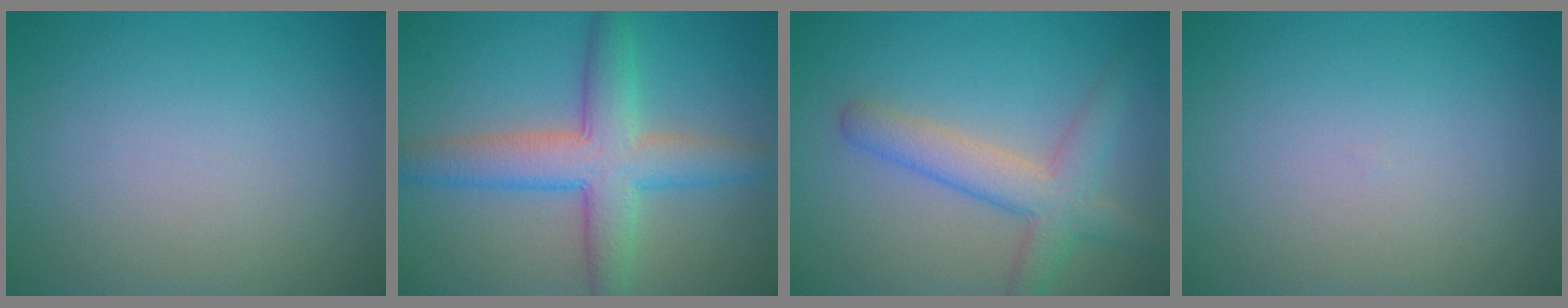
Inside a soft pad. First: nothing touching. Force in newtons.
{"total": 6.3, "press": 6.3, "slide": 0.3}
{"total": 4.4, "press": 4.4, "slide": 0.1}
{"total": 0.0}